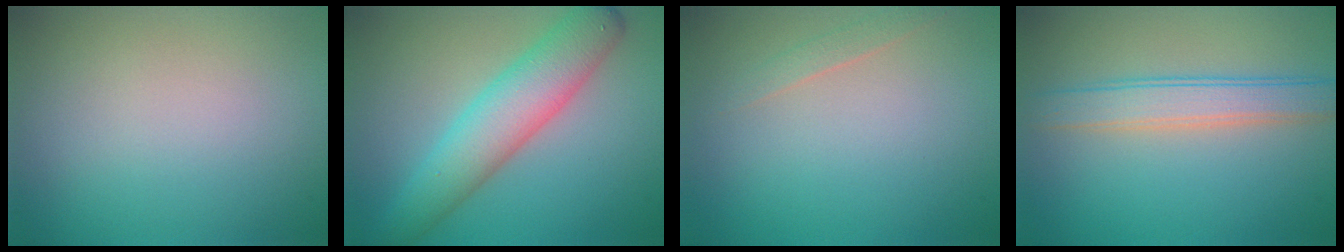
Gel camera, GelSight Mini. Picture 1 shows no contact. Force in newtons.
{"total": 6.0, "press": 6.0, "slide": 0.2}
{"total": 0.8, "press": 0.8, "slide": 0.0}
{"total": 3.9, "press": 3.9, "slide": 0.3}